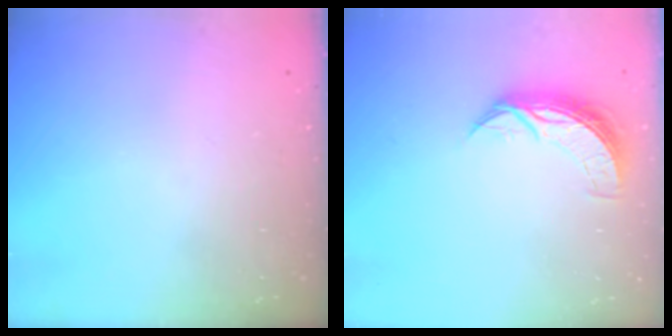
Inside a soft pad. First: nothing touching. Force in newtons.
{"total": 7.5, "press": 7.5, "slide": 0.4}